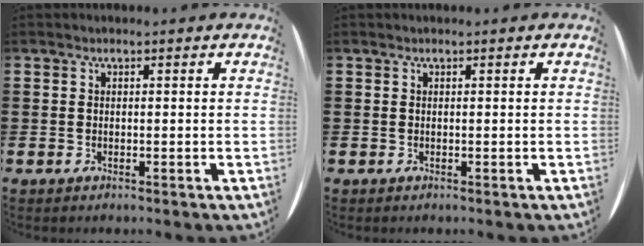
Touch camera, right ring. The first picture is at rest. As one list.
[{"total": 0.0}]